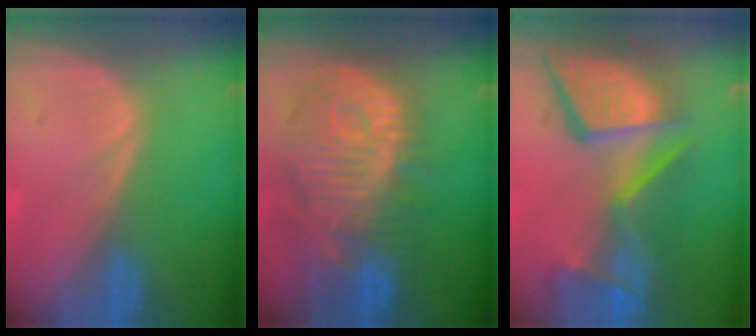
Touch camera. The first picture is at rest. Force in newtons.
{"total": 12.6, "press": 11.2, "slide": 5.7}
{"total": 13.9, "press": 11.3, "slide": 8.1}